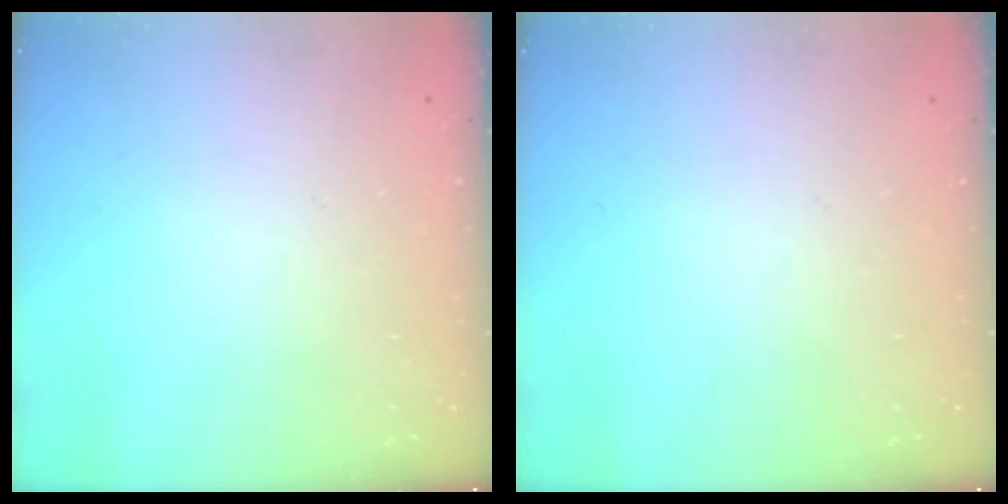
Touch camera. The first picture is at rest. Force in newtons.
{"total": 0.0}